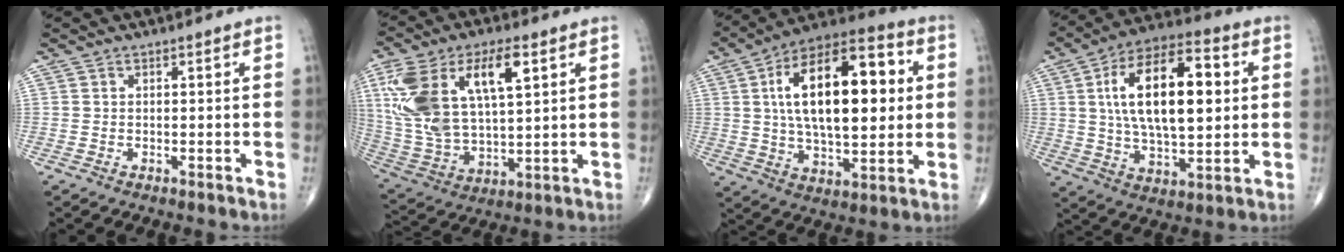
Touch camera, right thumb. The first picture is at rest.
{"total": 21.2, "force": [7.2, 10.0, 17.2], "torque": [-0.340, -0.005, 0.139]}
{"total": 24.5, "force": [4.1, 11.7, 21.1], "torque": [-0.326, 0.010, 0.059]}
{"total": 21.2, "force": [3.8, 9.9, 18.4], "torque": [-0.298, 0.009, 0.059]}